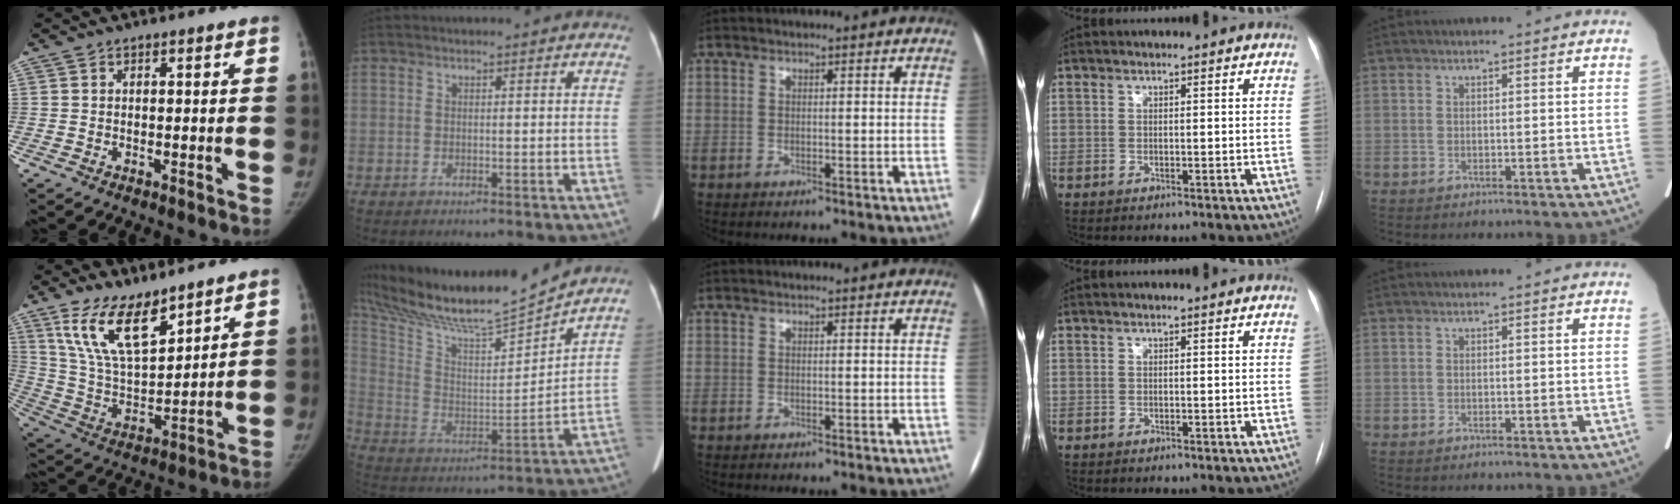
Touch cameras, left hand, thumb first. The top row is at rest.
{"thumb": {"total": 14.3, "force": [9.8, 5.5, 8.8], "torque": [-0.137, -0.057, 0.203]}, "index": {"total": 20.0, "force": [18.3, -0.1, 8.1], "torque": [-0.166, -0.023, 0.315]}}